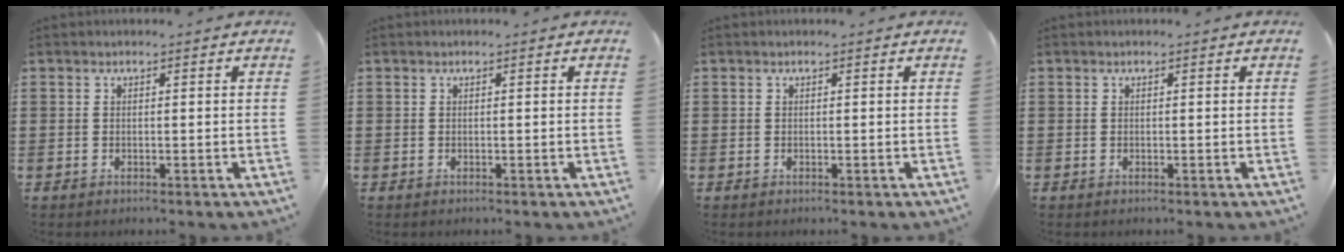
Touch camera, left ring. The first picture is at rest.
{"total": 0.0}
{"total": 0.0}
{"total": 0.0}